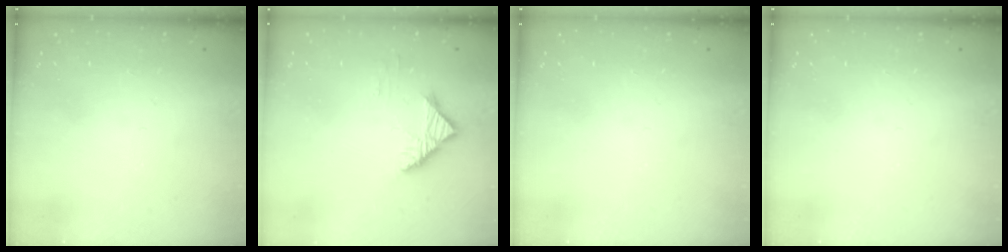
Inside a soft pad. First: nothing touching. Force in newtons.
{"total": 4.2, "press": 4.0, "slide": 1.1}
{"total": 0.0}
{"total": 0.0}